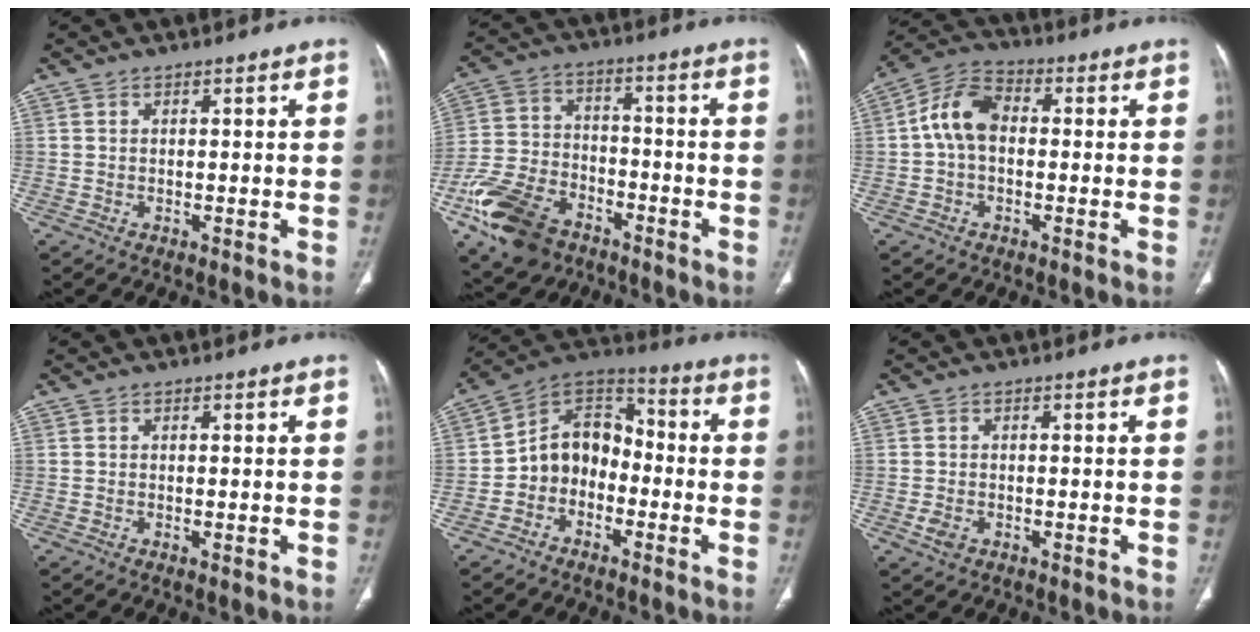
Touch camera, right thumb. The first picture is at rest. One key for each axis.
{"total": 16.1, "fx": -9.1, "fy": 10.3, "fz": 8.4, "tx": -0.165, "ty": 0.039, "tz": -0.166}
{"total": 8.5, "fx": 0.0, "fy": 5.8, "fz": 6.3, "tx": -0.110, "ty": 0.026, "tz": -0.012}
{"total": 0.6, "fx": -0.1, "fy": 0.2, "fz": 0.5, "tx": -0.015, "ty": -0.003, "tz": -0.002}
{"total": 11.1, "fx": -2.7, "fy": 8.9, "fz": 6.1, "tx": -0.071, "ty": 0.057, "tz": -0.065}
{"total": 2.2, "fx": -0.8, "fy": 1.5, "fz": 1.4, "tx": -0.031, "ty": 0.000, "tz": -0.014}